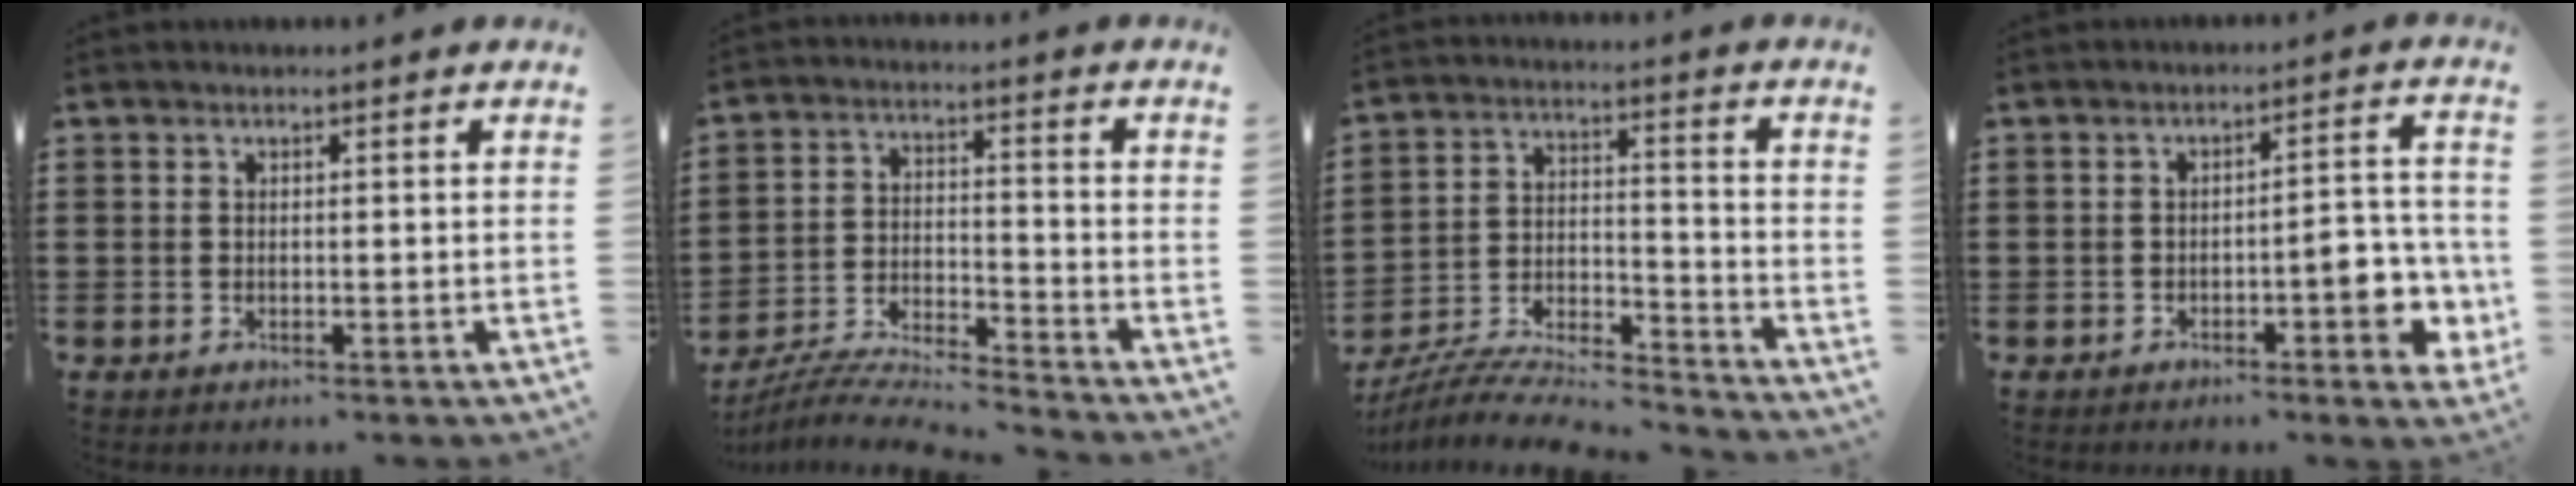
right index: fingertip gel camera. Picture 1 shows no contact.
{"total": 7.1, "force": [-6.9, -0.1, 1.7], "torque": [-0.040, -0.003, -0.138]}
{"total": 7.8, "force": [-7.3, 0.8, 2.4], "torque": [-0.047, -0.001, -0.145]}
{"total": 5.5, "force": [-2.1, 1.6, 4.9], "torque": [-0.064, -0.003, -0.038]}